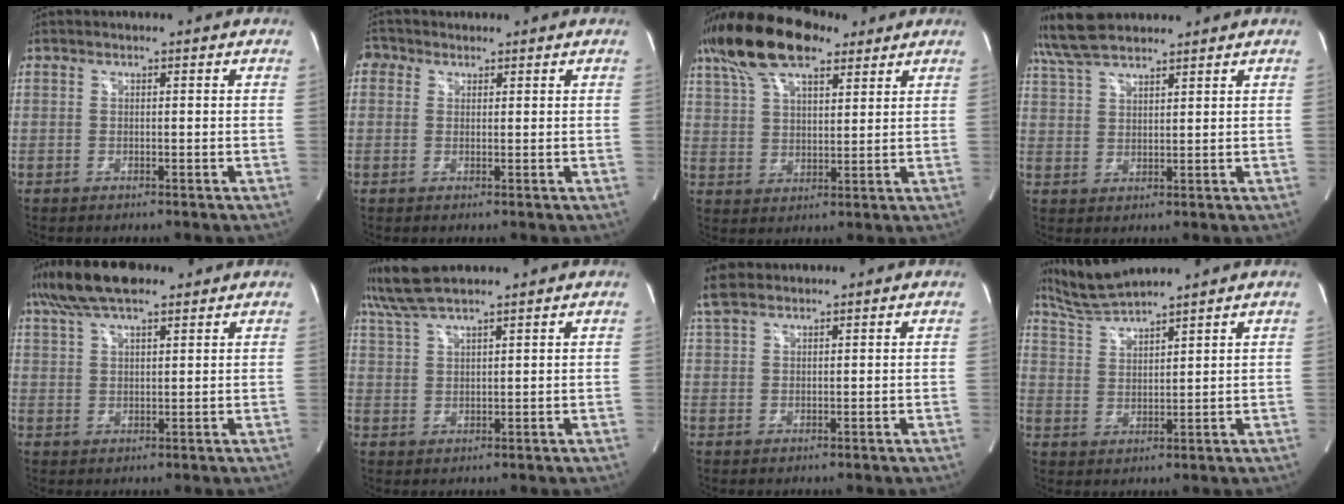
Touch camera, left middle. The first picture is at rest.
{"total": 2.8, "force": [1.5, 2.3, 0.6], "torque": [-0.012, 0.018, 0.024]}
{"total": 14.9, "force": [10.5, 5.6, 9.1], "torque": [-0.187, 0.041, 0.192]}
{"total": 8.7, "force": [7.7, 1.8, 3.7], "torque": [-0.082, 0.031, 0.148]}
{"total": 10.8, "force": [8.2, 2.8, 6.5], "torque": [-0.130, 0.031, 0.148]}
{"total": 7.0, "force": [6.3, 0.0, 3.1], "torque": [-0.074, 0.031, 0.125]}
{"total": 4.7, "force": [3.8, 1.7, 2.1], "torque": [-0.057, 0.021, 0.080]}
{"total": 6.9, "force": [6.6, -0.9, 1.7], "torque": [-0.051, 0.010, 0.140]}